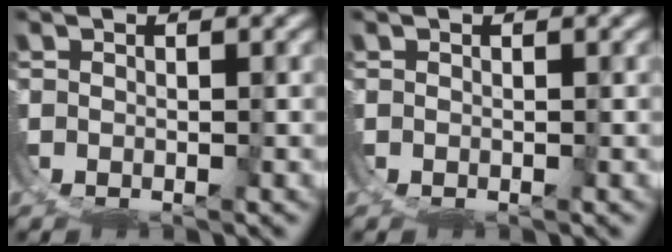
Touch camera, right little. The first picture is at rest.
{"total": 0.0}